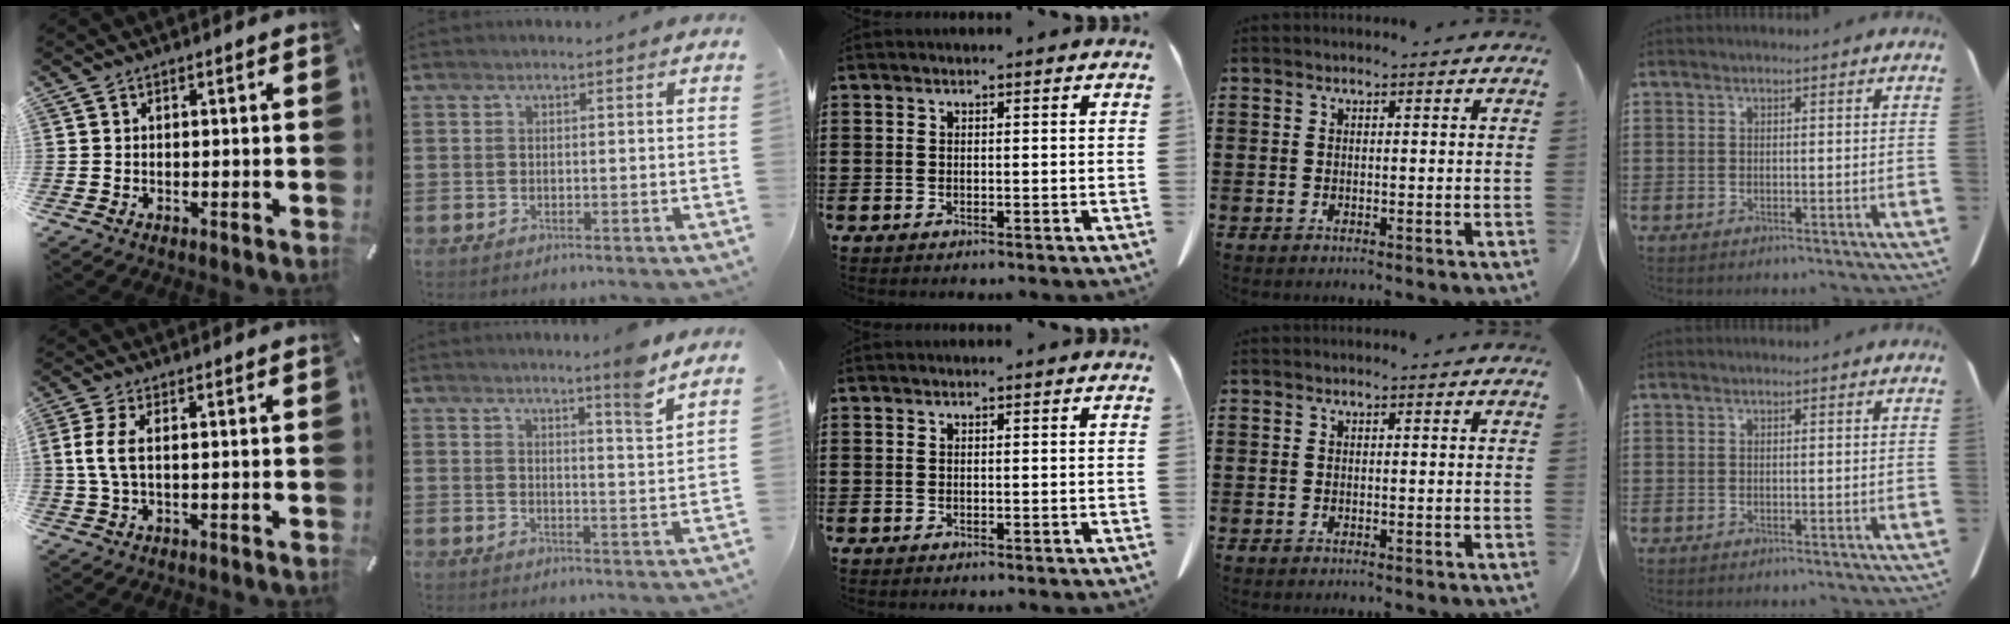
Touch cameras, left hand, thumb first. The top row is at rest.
{"thumb": {"total": 5.4, "force": [0.4, 1.9, 5.1], "torque": [-0.116, -0.004, 0.002]}, "index": {"total": 5.3, "force": [4.4, -0.8, 2.8], "torque": [-0.051, -0.023, 0.071]}}